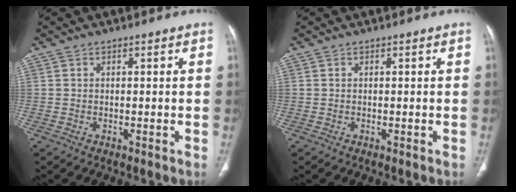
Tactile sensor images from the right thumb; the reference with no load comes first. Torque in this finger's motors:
{"motor_torque": [1.07, 1.07, 0.00, 0.00, 0.02]}